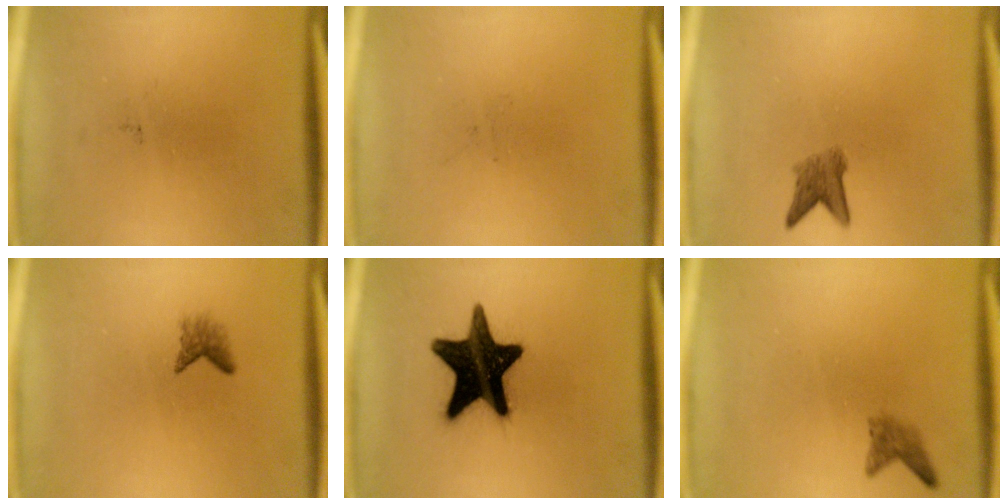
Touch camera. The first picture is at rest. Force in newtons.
{"total": 0.0}
{"total": 3.0}
{"total": 1.6}
{"total": 18.1}
{"total": 1.6}